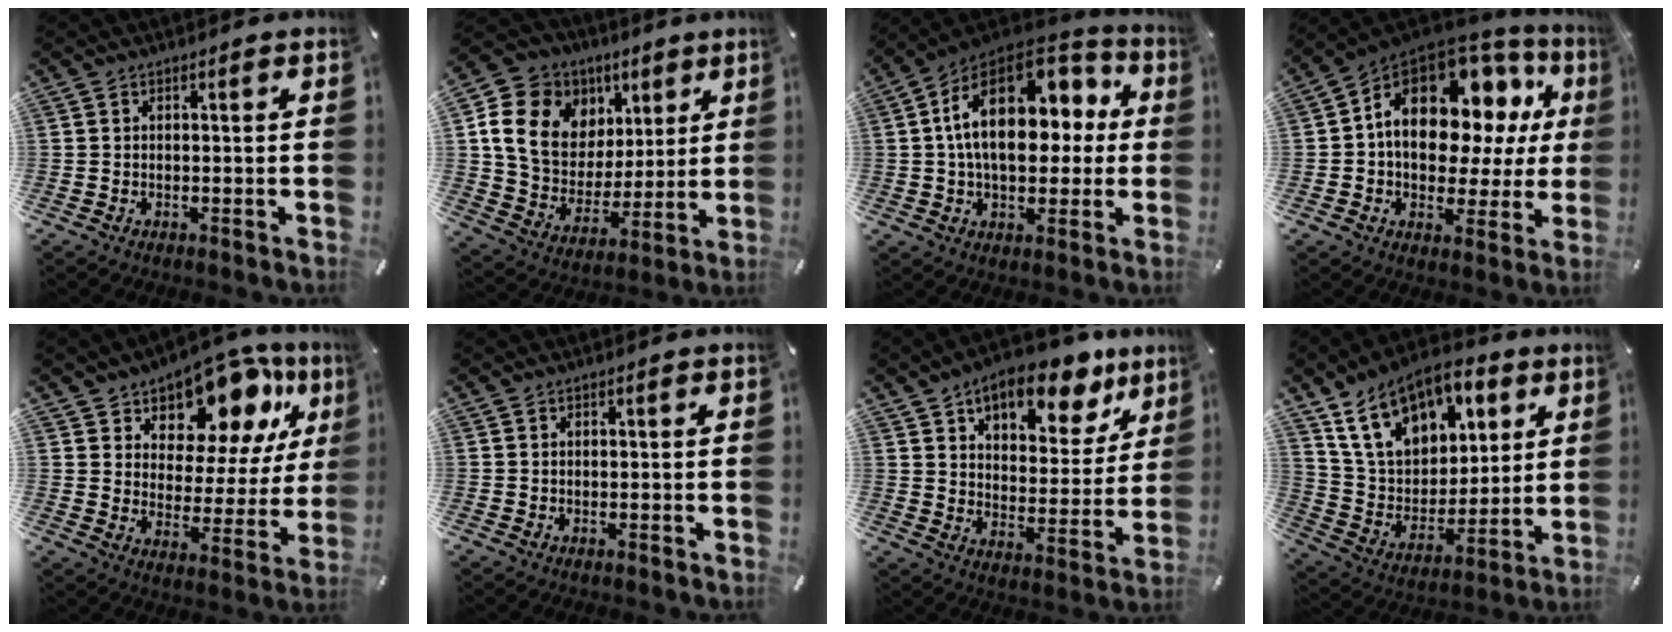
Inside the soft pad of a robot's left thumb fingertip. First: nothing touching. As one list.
[{"total": 17.6, "force": [6.2, 14.5, 7.9], "torque": [-0.140, -0.017, 0.121]}, {"total": 20.6, "force": [4.6, 13.4, 14.9], "torque": [-0.262, -0.011, 0.080]}, {"total": 17.4, "force": [4.4, 11.5, 12.4], "torque": [-0.197, -0.022, 0.073]}, {"total": 13.3, "force": [9.7, 7.9, 4.5], "torque": [-0.071, -0.086, 0.170]}, {"total": 0.0}, {"total": 14.2, "force": [10.5, 6.9, 6.6], "torque": [-0.092, -0.074, 0.178]}, {"total": 17.4, "force": [9.8, 11.4, 8.6], "torque": [-0.164, -0.040, 0.186]}]